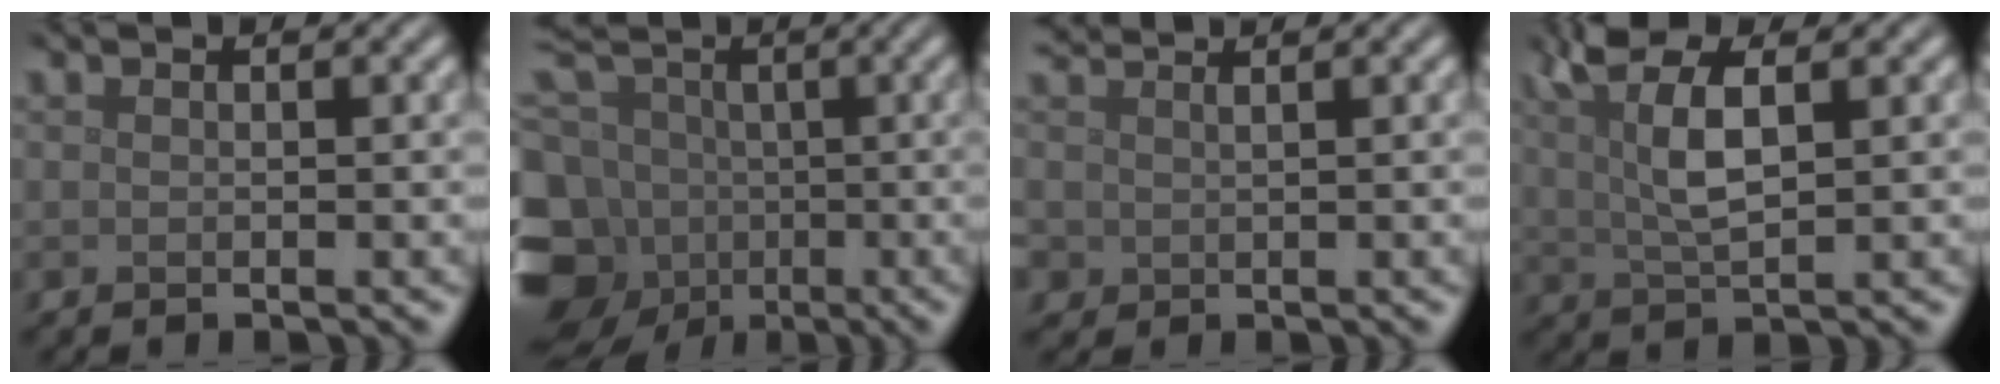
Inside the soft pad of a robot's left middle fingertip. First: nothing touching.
{"total": 13.3, "force": [-1.4, 11.3, 6.9], "torque": [-0.181, 0.008, -0.035]}
{"total": 1.8, "force": [1.5, 0.9, 0.5], "torque": [-0.019, 0.008, 0.029]}
{"total": 5.6, "force": [2.2, 2.2, 4.7], "torque": [-0.100, 0.009, 0.043]}